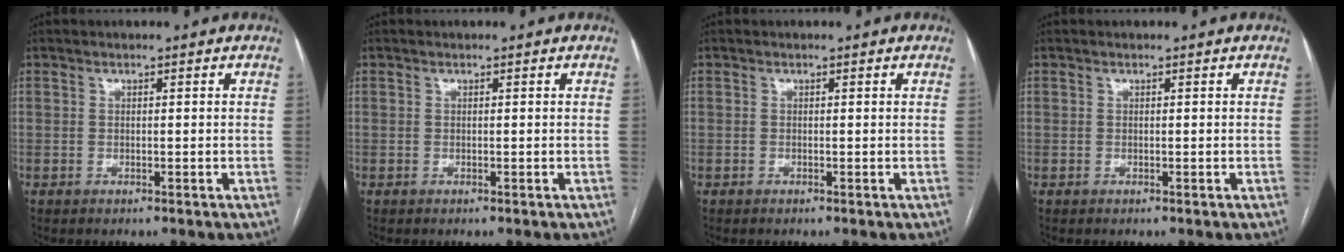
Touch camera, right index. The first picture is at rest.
{"total": 0.0}
{"total": 0.0}
{"total": 0.0}